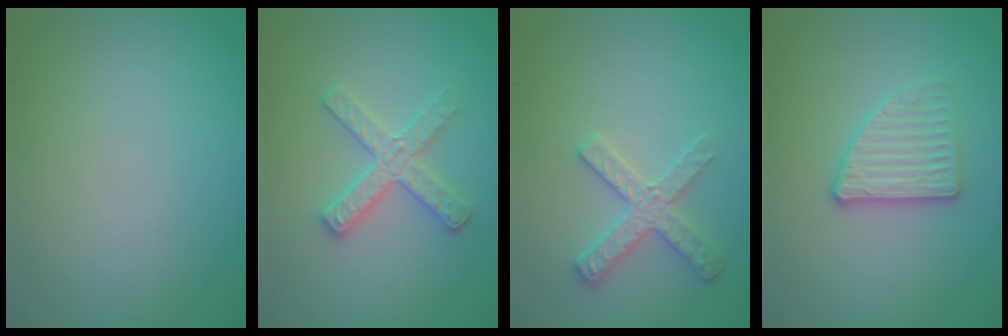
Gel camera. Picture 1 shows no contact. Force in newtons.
{"total": 2.9, "press": 2.9, "slide": 0.5}
{"total": 2.7, "press": 2.6, "slide": 0.5}
{"total": 2.7, "press": 2.6, "slide": 0.8}